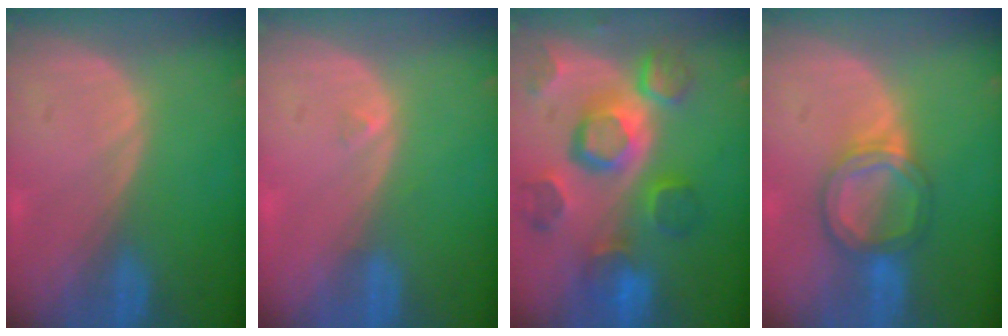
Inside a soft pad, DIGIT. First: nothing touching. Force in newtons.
{"total": 0.5, "press": 0.5, "slide": 0.2}
{"total": 12.1, "press": 10.5, "slide": 6.0}
{"total": 6.1, "press": 5.5, "slide": 2.7}